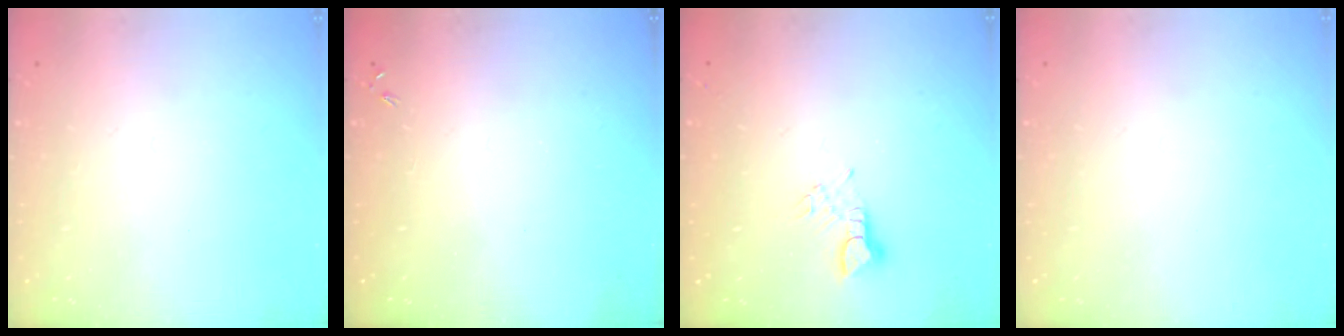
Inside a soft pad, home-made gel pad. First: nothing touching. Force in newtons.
{"total": 0.0}
{"total": 3.1, "press": 3.0, "slide": 0.4}
{"total": 0.0}